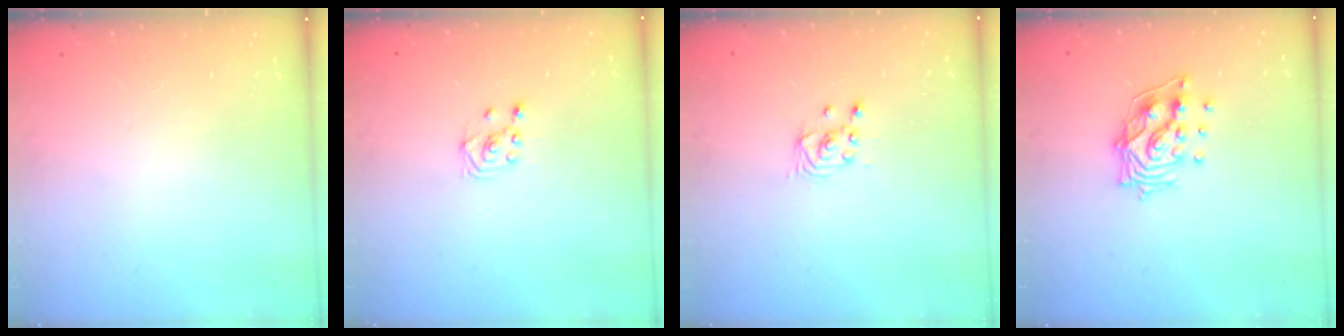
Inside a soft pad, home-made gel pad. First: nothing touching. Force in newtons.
{"total": 2.3, "press": 2.2, "slide": 0.6}
{"total": 2.2, "press": 2.2, "slide": 0.2}
{"total": 12.9, "press": 12.8, "slide": 1.2}